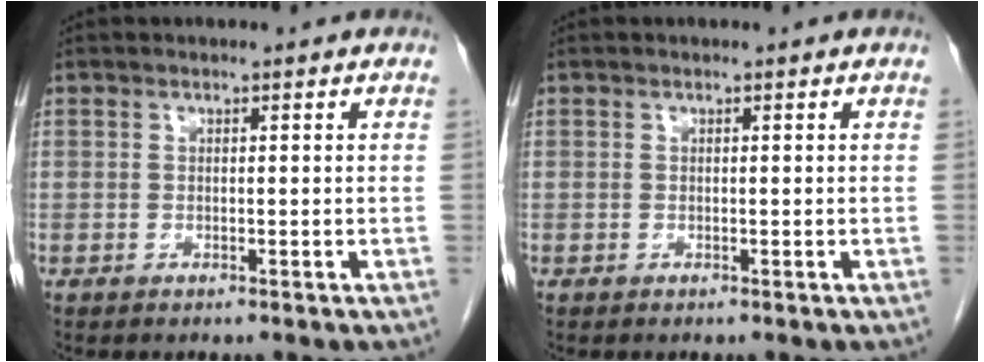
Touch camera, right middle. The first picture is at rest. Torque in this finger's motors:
{"motor_torque": [0.00, 0.00, 0.00, -0.01]}